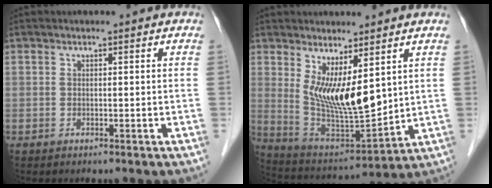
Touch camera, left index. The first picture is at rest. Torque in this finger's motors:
{"motor_torque": [2.13, 0.01, 0.36, 0.14]}